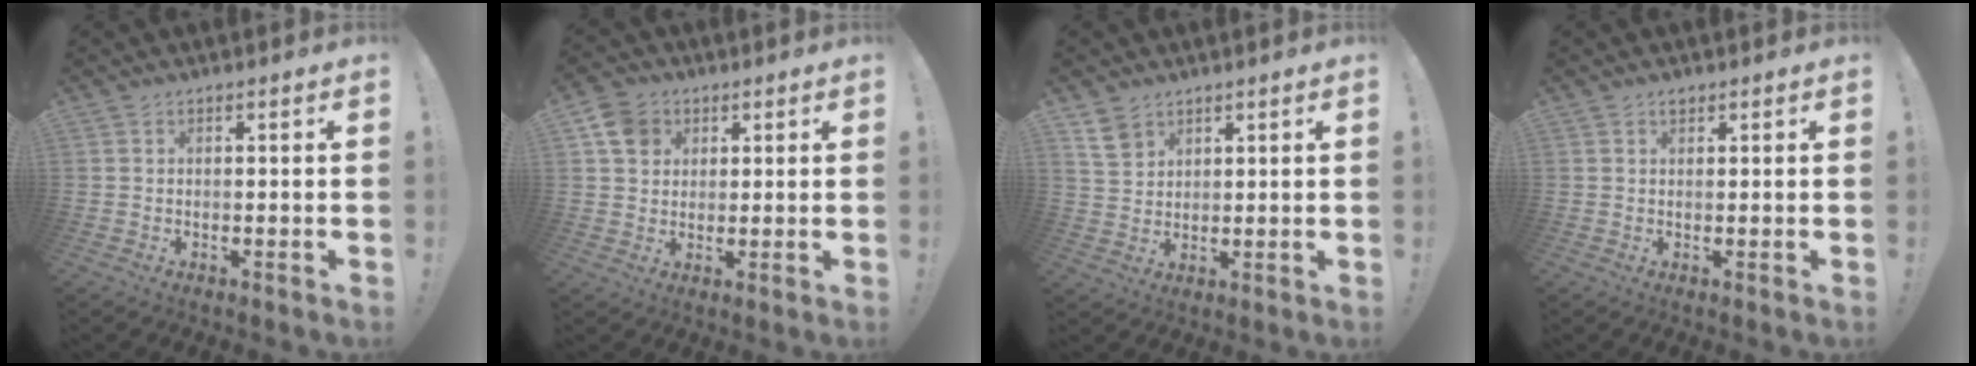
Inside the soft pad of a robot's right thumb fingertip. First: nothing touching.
{"total": 7.8, "force": [3.4, 6.5, 2.8], "torque": [-0.041, -0.011, 0.068]}
{"total": 6.6, "force": [4.4, 4.6, 1.7], "torque": [-0.020, -0.027, 0.085]}
{"total": 1.0, "force": [0.8, 0.5, 0.3], "torque": [-0.001, -0.002, 0.015]}